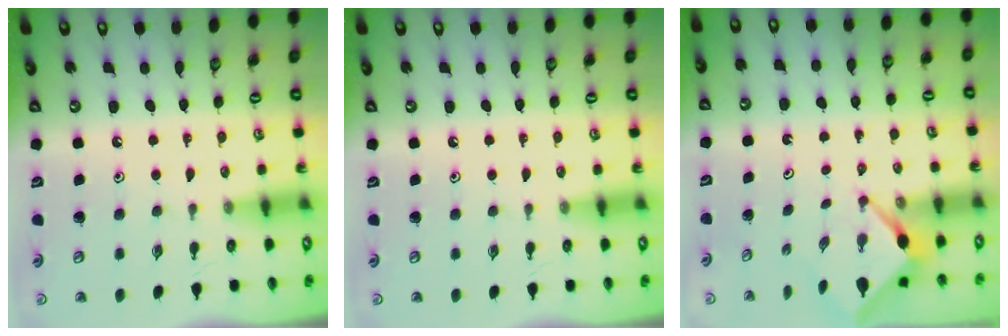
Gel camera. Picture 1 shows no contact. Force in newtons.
{"total": 0.0}
{"total": 2.9, "press": 2.9, "slide": 0.3}